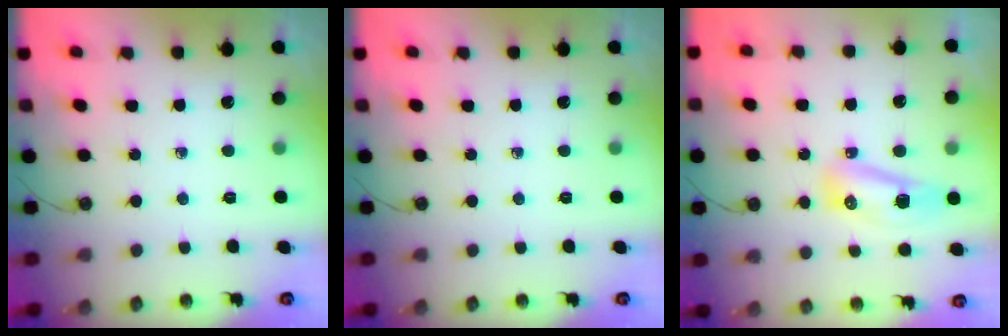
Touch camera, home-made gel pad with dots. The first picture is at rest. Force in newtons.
{"total": 0.0}
{"total": 8.6, "press": 8.4, "slide": 1.9}